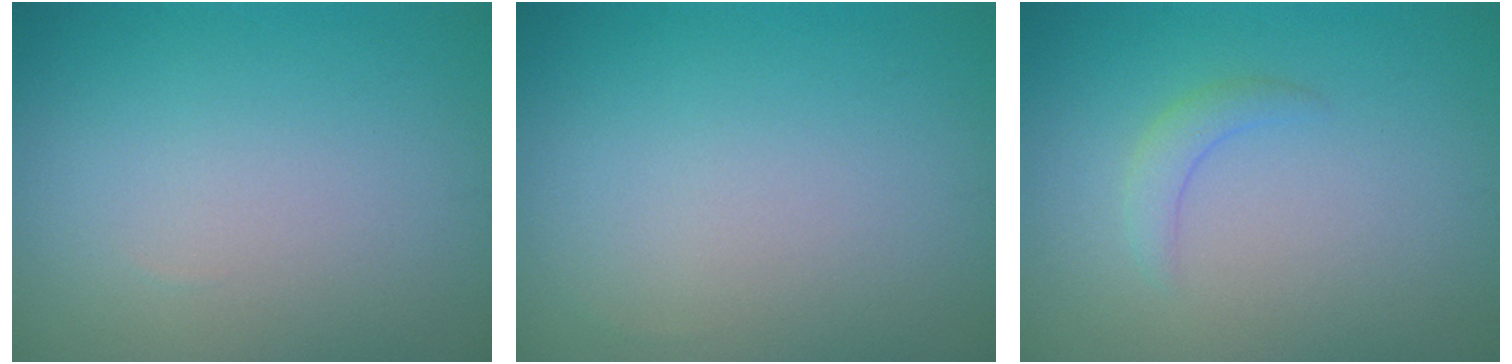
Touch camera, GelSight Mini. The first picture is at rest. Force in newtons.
{"total": 0.0}
{"total": 1.5, "press": 1.5, "slide": 0.2}